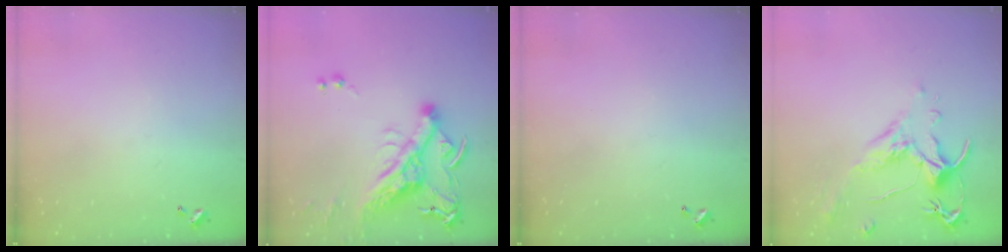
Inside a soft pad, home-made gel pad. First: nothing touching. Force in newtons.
{"total": 14.9, "press": 14.7, "slide": 2.3}
{"total": 0.0}
{"total": 1.6, "press": 1.1, "slide": 1.1}